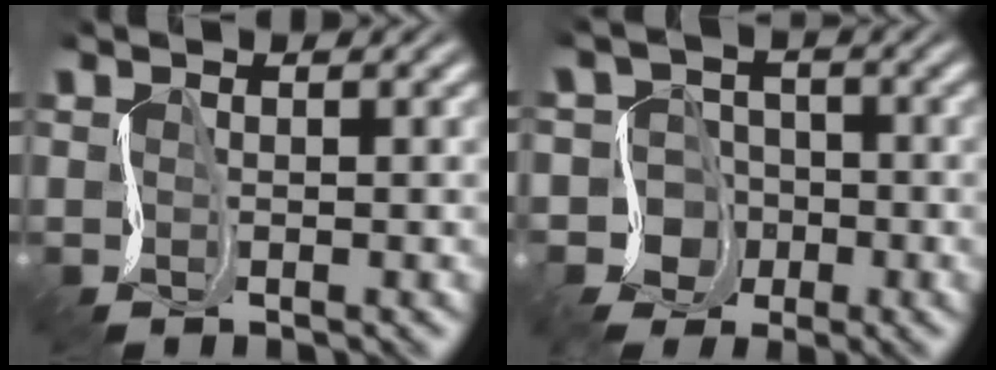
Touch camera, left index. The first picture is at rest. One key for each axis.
{"total": 4.6, "fx": -3.7, "fy": 2.7, "fz": 0.3, "tx": 0.028, "ty": -0.013, "tz": -0.072}